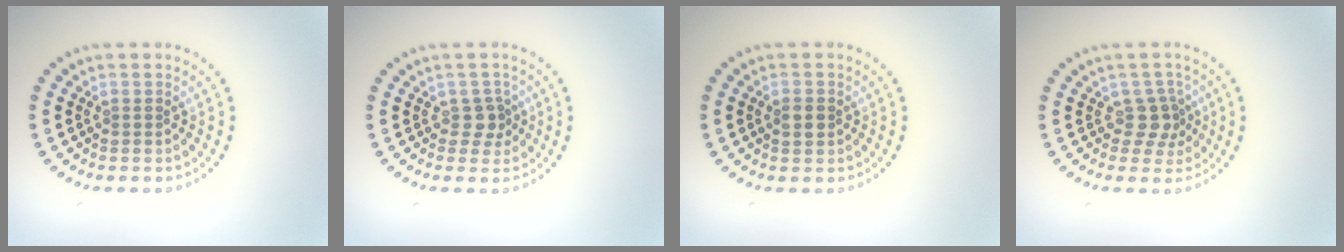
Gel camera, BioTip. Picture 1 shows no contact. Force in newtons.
{"total": 1.7, "press": 1.4, "slide": 1.0}
{"total": 1.8, "press": 1.8, "slide": 0.0}
{"total": 2.4, "press": 1.9, "slide": 1.6}